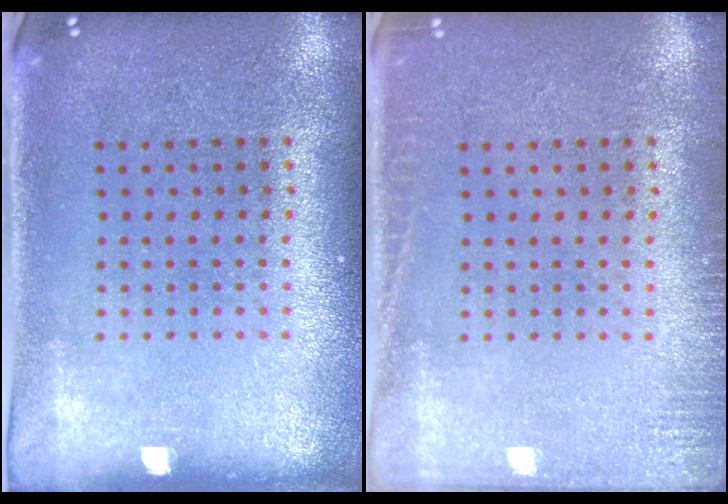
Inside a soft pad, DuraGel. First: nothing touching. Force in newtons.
{"total": 1.6, "press": 1.6, "slide": 0.4}